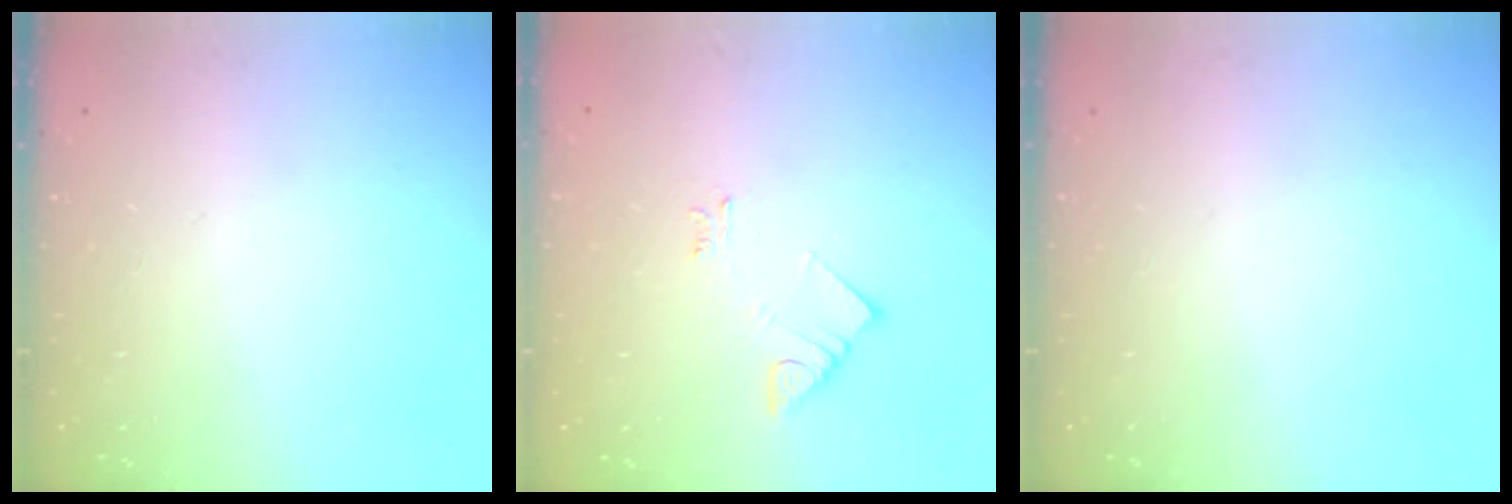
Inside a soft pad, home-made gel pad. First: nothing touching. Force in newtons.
{"total": 3.3, "press": 3.3, "slide": 0.1}
{"total": 0.0}